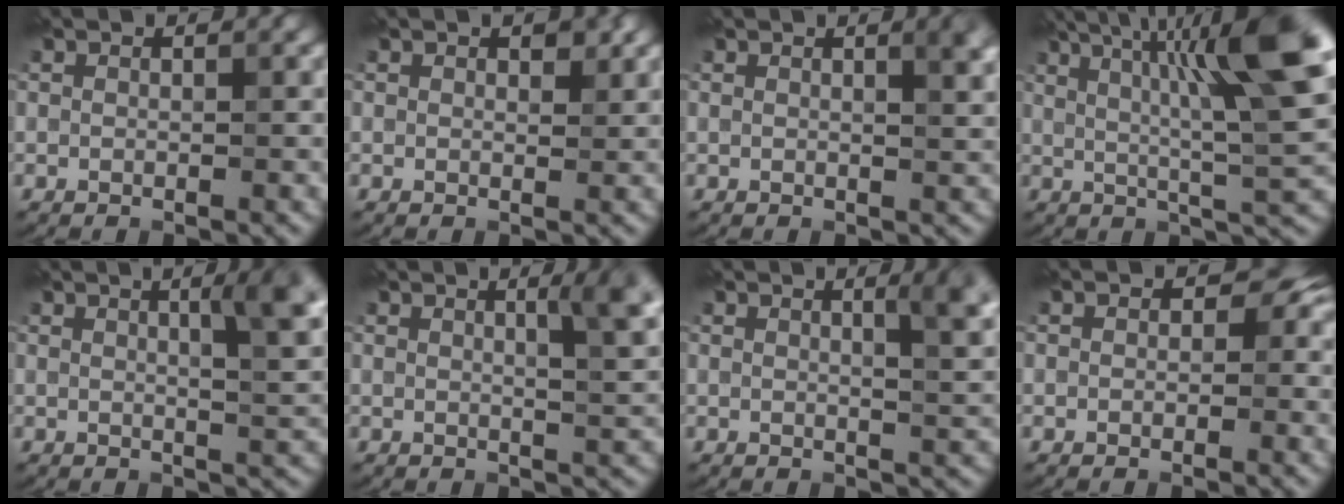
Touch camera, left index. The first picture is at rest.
{"total": 1.1, "force": [0.5, 0.5, 0.8], "torque": [-0.008, -0.001, 0.007]}
{"total": 2.5, "force": [0.8, 0.7, 2.3], "torque": [-0.018, 0.006, 0.006]}
{"total": 11.9, "force": [4.0, 1.8, 11.1], "torque": [-0.155, 0.016, 0.064]}
{"total": 5.3, "force": [1.7, 1.3, 4.9], "torque": [-0.049, 0.009, 0.022]}
{"total": 4.3, "force": [1.5, 1.0, 4.0], "torque": [-0.041, 0.005, 0.018]}
{"total": 3.9, "force": [1.3, 1.1, 3.6], "torque": [-0.034, 0.004, 0.014]}
{"total": 3.2, "force": [0.0, 2.5, 2.1], "torque": [0.003, 0.006, -0.012]}